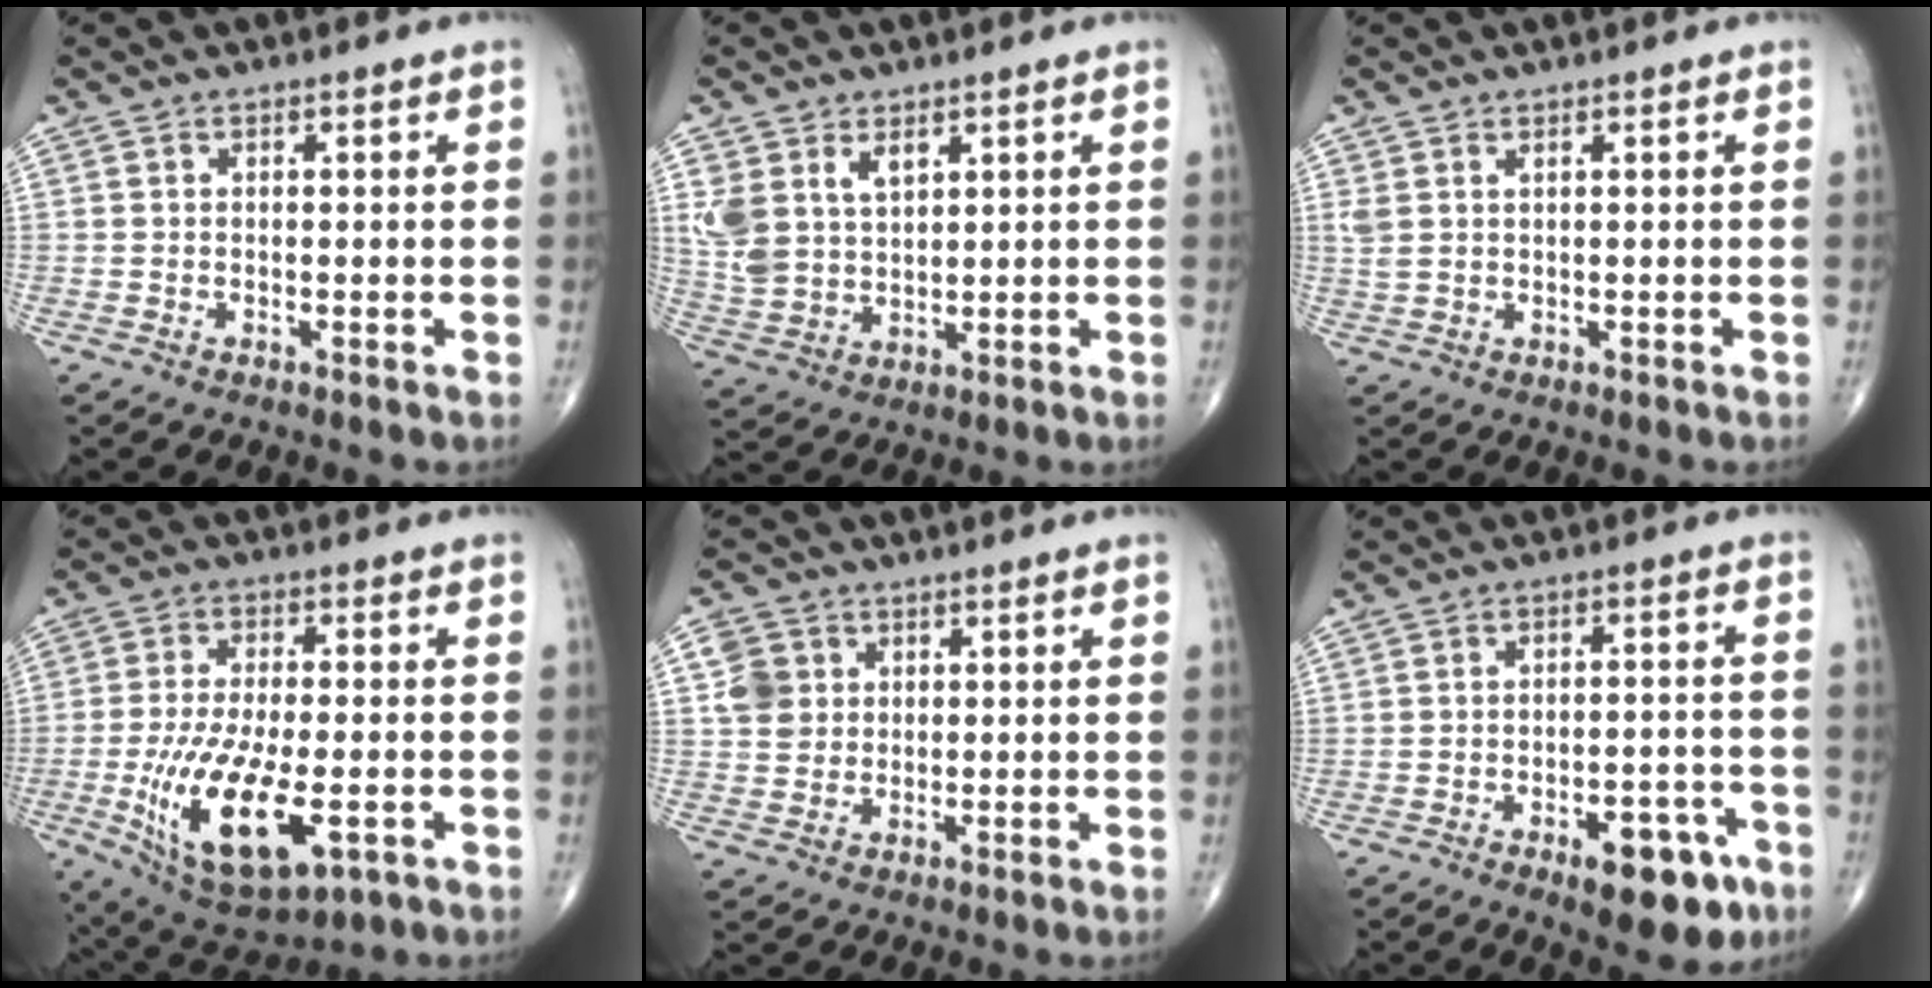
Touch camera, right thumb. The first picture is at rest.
{"total": 8.3, "force": [3.6, 5.2, 5.3], "torque": [-0.099, -0.011, 0.084]}
{"total": 2.1, "force": [1.0, 0.9, 1.6], "torque": [-0.044, 0.007, 0.031]}
{"total": 18.0, "force": [-5.2, 7.6, 15.5], "torque": [-0.286, -0.006, -0.071]}
{"total": 5.4, "force": [1.3, 4.9, 1.9], "torque": [-0.015, 0.000, 0.022]}
{"total": 11.0, "force": [-5.9, 4.9, 7.9], "torque": [-0.082, 0.037, -0.072]}